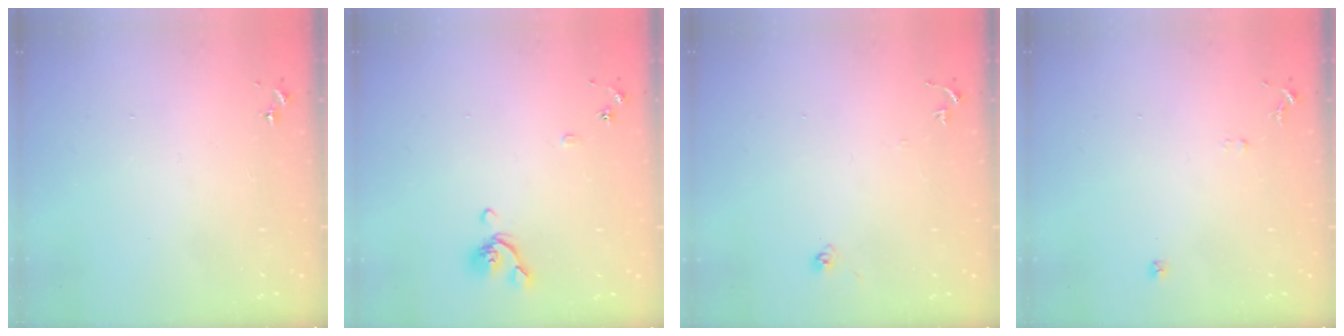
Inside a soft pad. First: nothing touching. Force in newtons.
{"total": 7.9, "press": 7.7, "slide": 1.4}
{"total": 6.2, "press": 6.1, "slide": 0.5}
{"total": 5.6, "press": 5.5, "slide": 0.6}